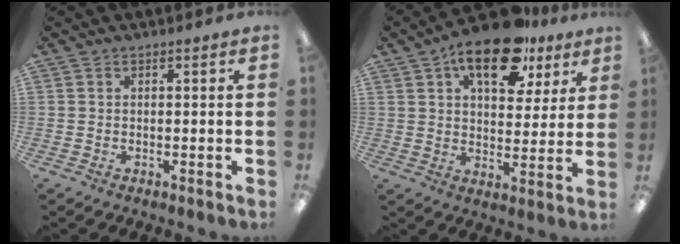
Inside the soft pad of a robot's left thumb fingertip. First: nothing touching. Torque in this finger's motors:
{"motor_torque": [0.27, 0.68, 1.80, -0.97, 0.32]}